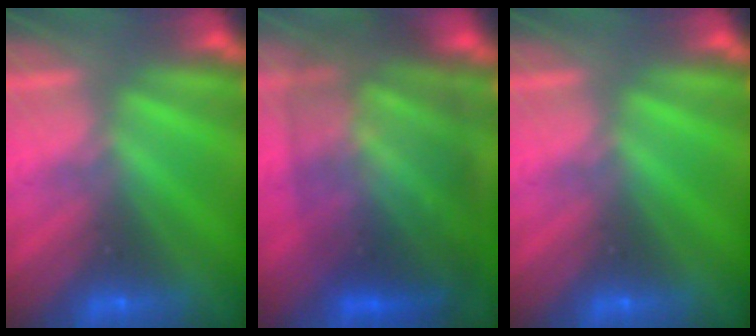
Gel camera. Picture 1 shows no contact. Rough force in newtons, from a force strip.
{"total": 9.4}
{"total": 0.0}